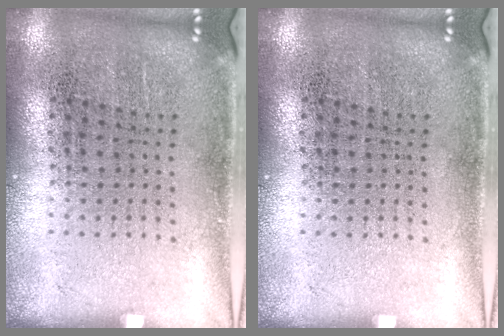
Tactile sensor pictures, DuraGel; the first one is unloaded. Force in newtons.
{"total": 0.0}